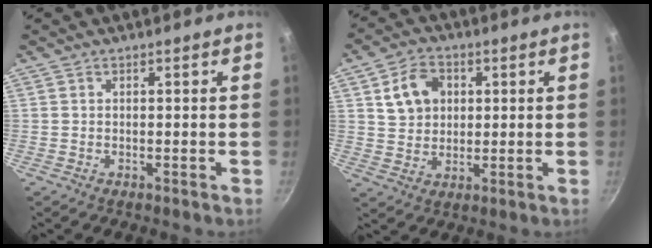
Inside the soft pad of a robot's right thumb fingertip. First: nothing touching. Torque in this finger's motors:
{"motor_torque": [-0.64, 1.07, 0.01, -0.01, 0.03]}